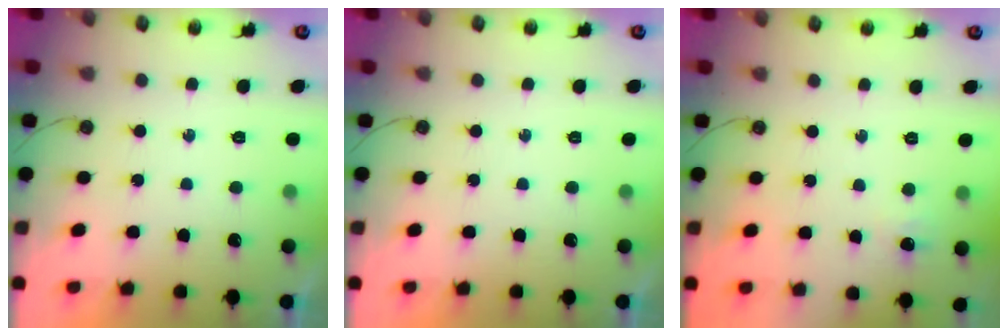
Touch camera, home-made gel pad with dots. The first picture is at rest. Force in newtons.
{"total": 0.0}
{"total": 3.1, "press": 3.0, "slide": 0.7}